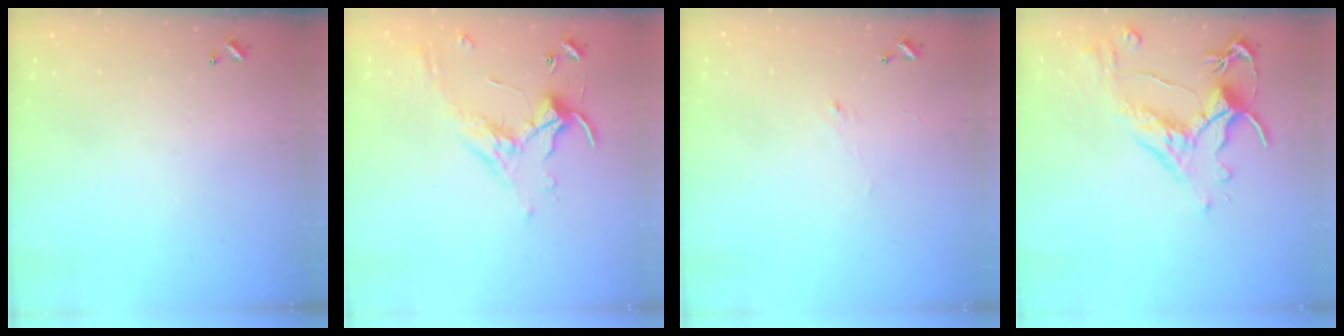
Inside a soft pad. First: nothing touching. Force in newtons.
{"total": 0.7, "press": 0.6, "slide": 0.4}
{"total": 1.2, "press": 0.8, "slide": 0.8}
{"total": 3.2, "press": 2.9, "slide": 1.4}